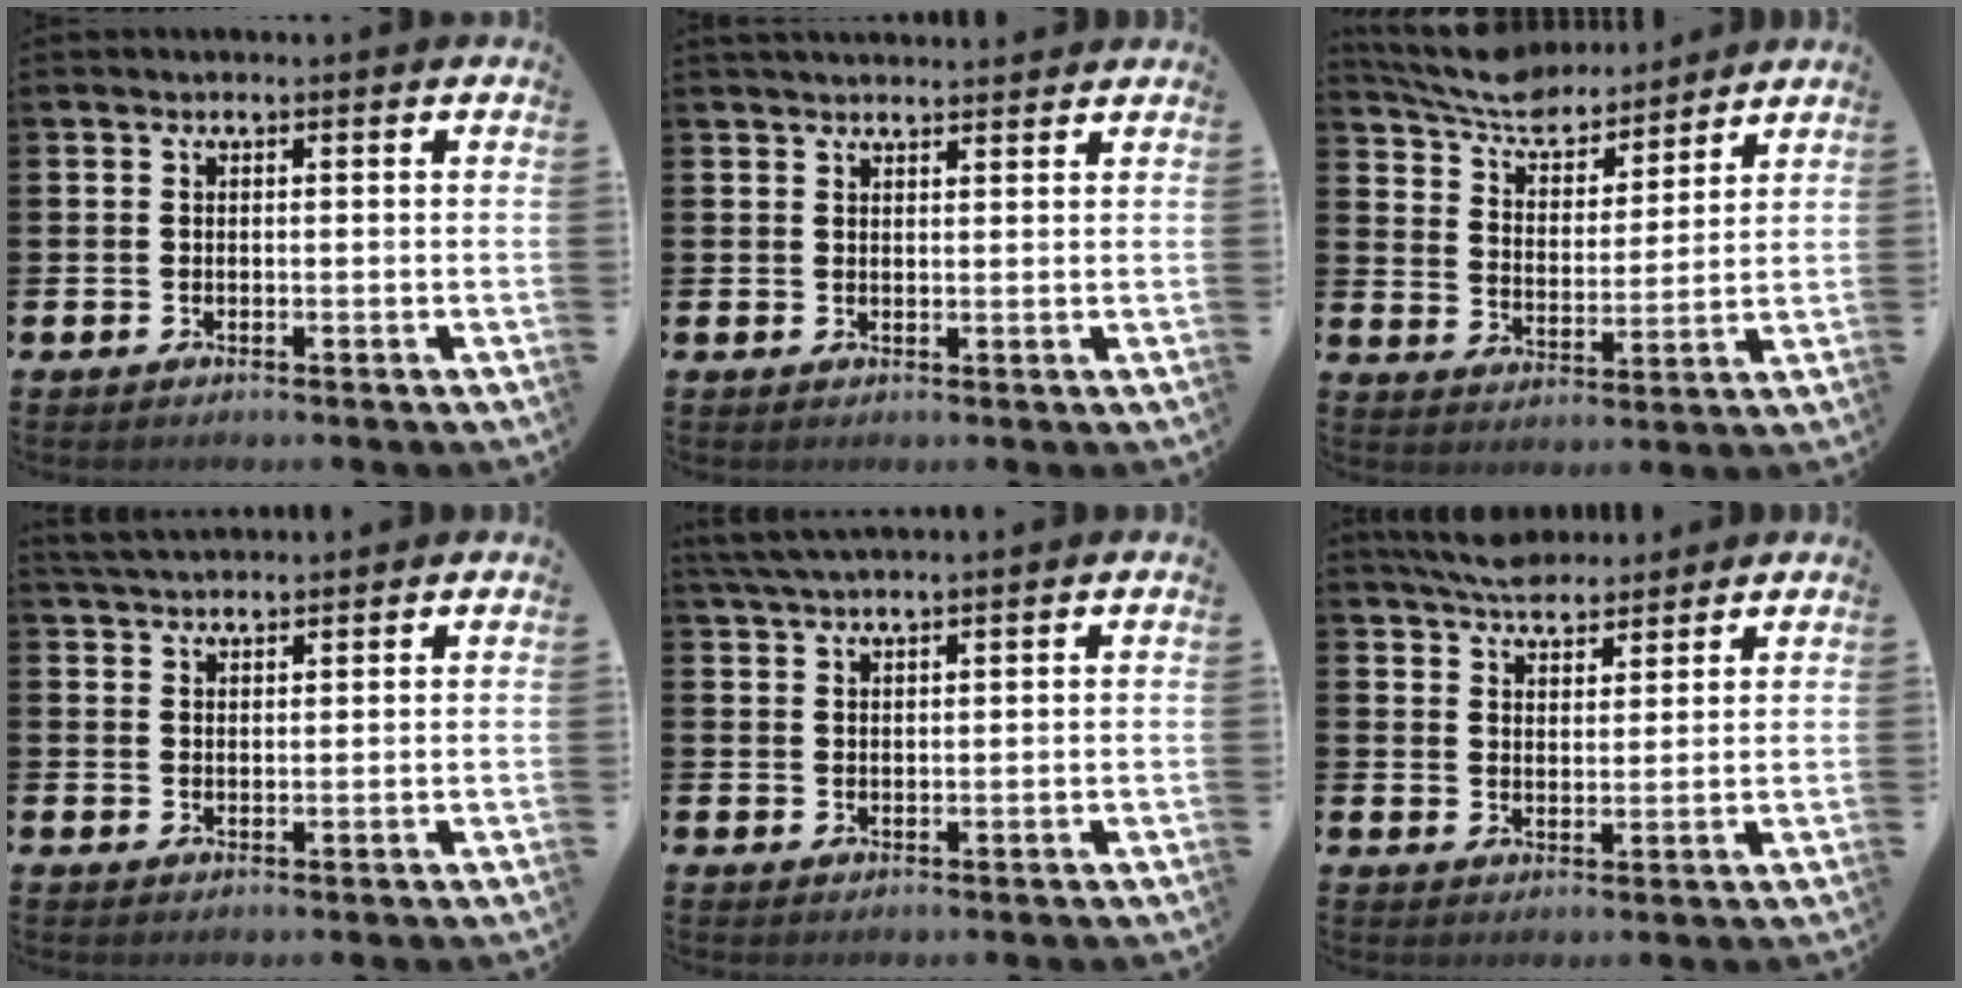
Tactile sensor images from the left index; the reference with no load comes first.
{"total": 2.3, "force": [2.3, 0.3, 0.1], "torque": [0.001, -0.012, 0.041]}
{"total": 7.4, "force": [7.0, 2.2, 1.2], "torque": [-0.058, -0.048, 0.123]}
{"total": 3.4, "force": [3.3, 0.5, 0.4], "torque": [-0.017, -0.012, 0.063]}
{"total": 3.4, "force": [3.2, 0.1, 1.2], "torque": [-0.039, -0.003, 0.062]}
{"total": 5.4, "force": [5.2, 1.1, 0.7], "torque": [-0.029, -0.026, 0.096]}